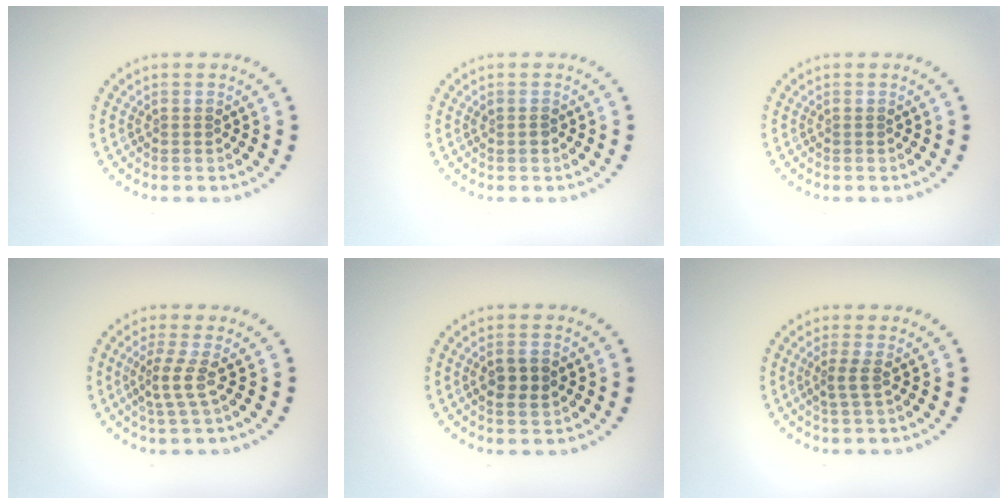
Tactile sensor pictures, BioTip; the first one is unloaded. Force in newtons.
{"total": 0.6, "press": 0.6, "slide": 0.1}
{"total": 0.0}
{"total": 2.4, "press": 1.6, "slide": 1.8}
{"total": 2.3, "press": 2.3, "slide": 0.4}
{"total": 1.7, "press": 1.1, "slide": 1.3}